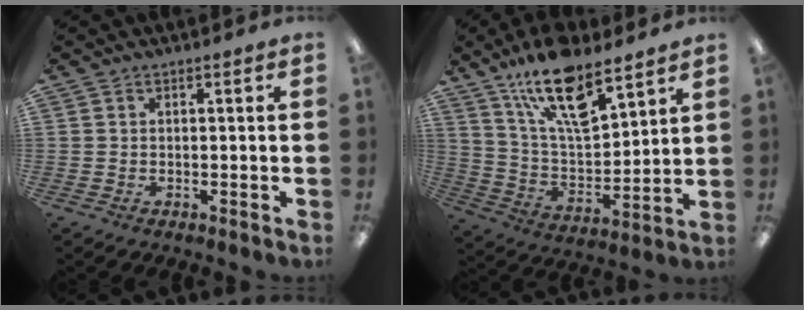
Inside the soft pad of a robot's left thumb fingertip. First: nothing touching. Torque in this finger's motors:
{"motor_torque": [0.99, 0.28, 1.60, -1.17, 0.45]}